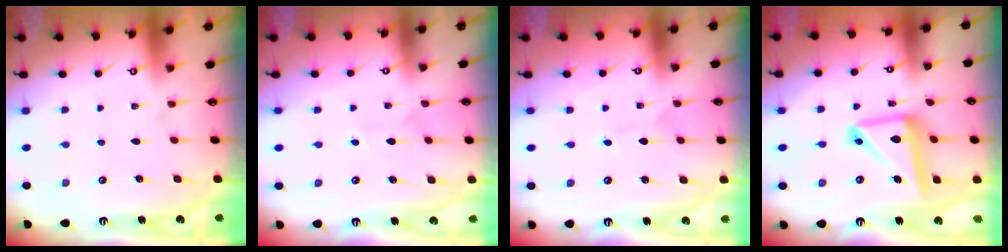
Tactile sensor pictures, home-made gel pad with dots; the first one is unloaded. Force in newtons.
{"total": 2.9, "press": 2.8, "slide": 0.4}
{"total": 1.5, "press": 1.5, "slide": 0.1}
{"total": 14.0, "press": 13.9, "slide": 1.5}